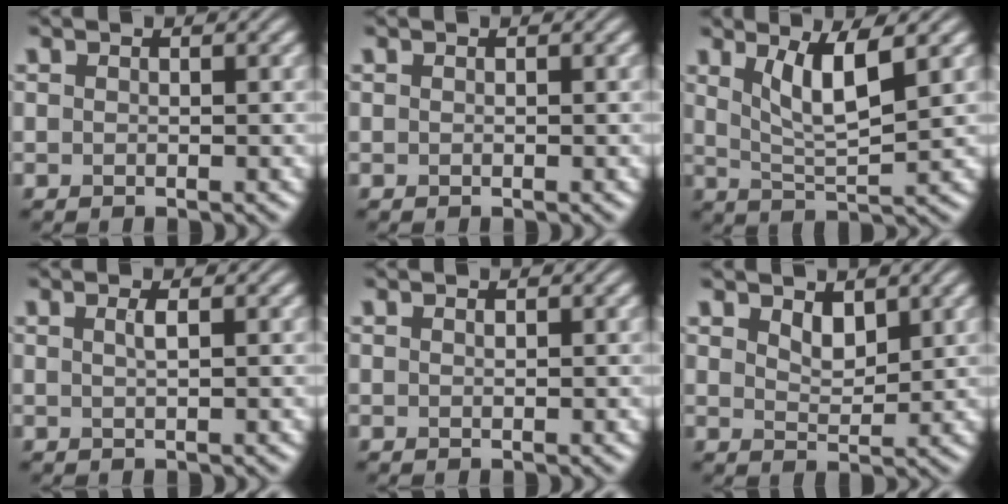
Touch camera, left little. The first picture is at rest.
{"total": 0.0}
{"total": 4.7, "force": [1.9, 1.1, 4.1], "torque": [-0.080, -0.009, 0.040]}
{"total": 1.2, "force": [0.4, 0.4, 1.1], "torque": [-0.017, 0.004, 0.004]}
{"total": 0.0}
{"total": 2.1, "force": [1.3, 1.0, 1.2], "torque": [-0.026, -0.006, 0.026]}